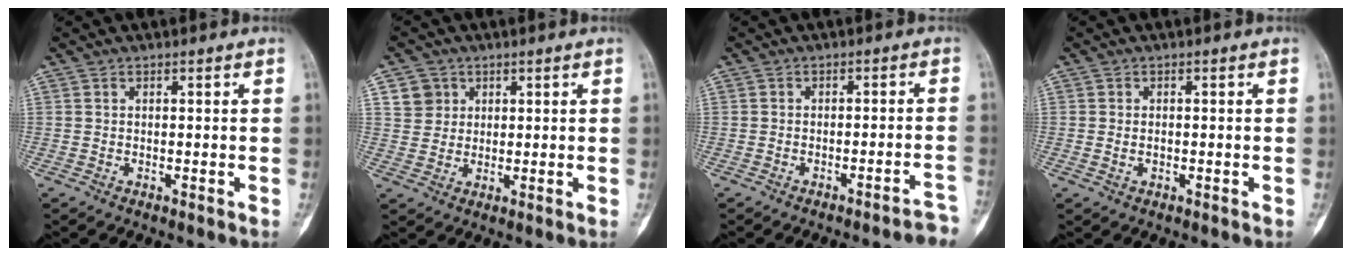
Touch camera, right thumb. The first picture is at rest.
{"total": 4.6, "force": [2.0, 4.1, 0.8], "torque": [0.008, -0.006, 0.037]}
{"total": 5.1, "force": [-4.5, 0.2, 2.2], "torque": [-0.014, 0.045, -0.053]}
{"total": 1.2, "force": [-0.1, 0.9, 0.8], "torque": [-0.016, 0.006, 0.002]}